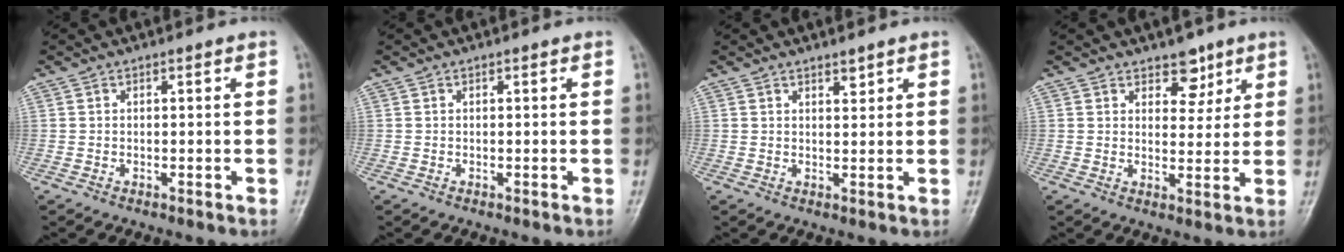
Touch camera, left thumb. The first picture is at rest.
{"total": 0.0}
{"total": 1.7, "force": [1.3, 0.6, 0.9], "torque": [-0.007, -0.010, 0.021]}
{"total": 4.9, "force": [3.3, 3.0, 2.1], "torque": [0.003, -0.020, 0.049]}